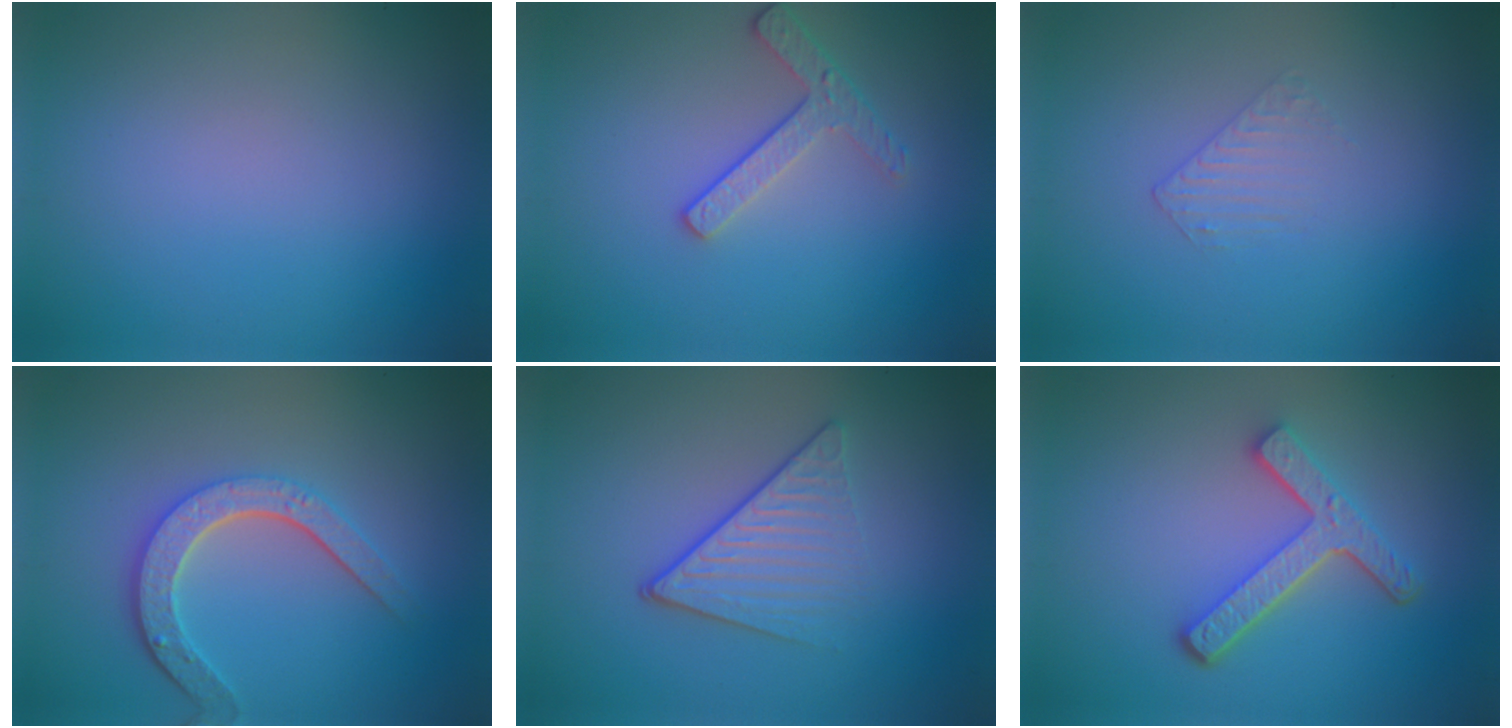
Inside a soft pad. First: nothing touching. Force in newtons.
{"total": 2.5, "press": 2.2, "slide": 1.1}
{"total": 0.9, "press": 0.2, "slide": 0.9}
{"total": 4.4, "press": 3.4, "slide": 2.8}
{"total": 4.3, "press": 2.8, "slide": 3.2}
{"total": 4.3, "press": 3.3, "slide": 2.8}